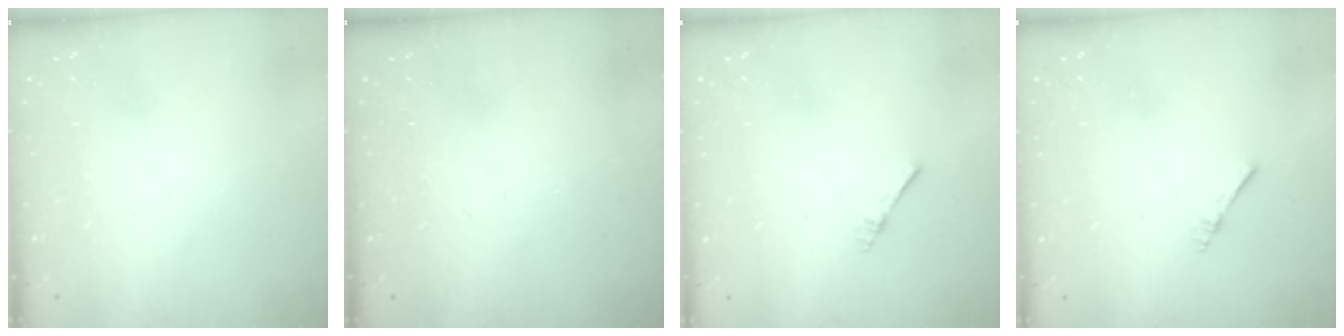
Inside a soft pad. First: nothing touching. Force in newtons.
{"total": 0.0}
{"total": 2.2, "press": 2.2, "slide": 0.3}
{"total": 2.2, "press": 2.2, "slide": 0.3}